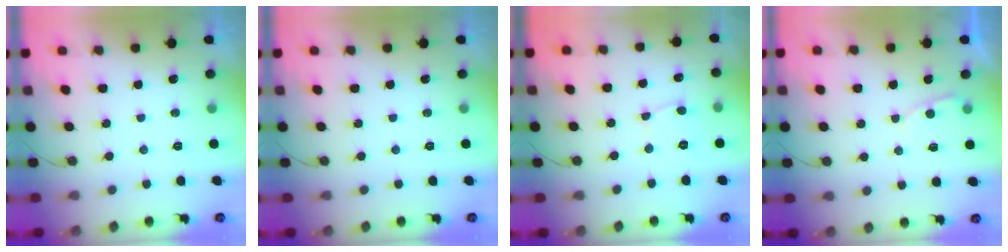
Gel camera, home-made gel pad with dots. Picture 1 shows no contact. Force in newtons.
{"total": 0.0}
{"total": 2.6, "press": 2.6, "slide": 0.2}
{"total": 3.0, "press": 2.9, "slide": 0.3}